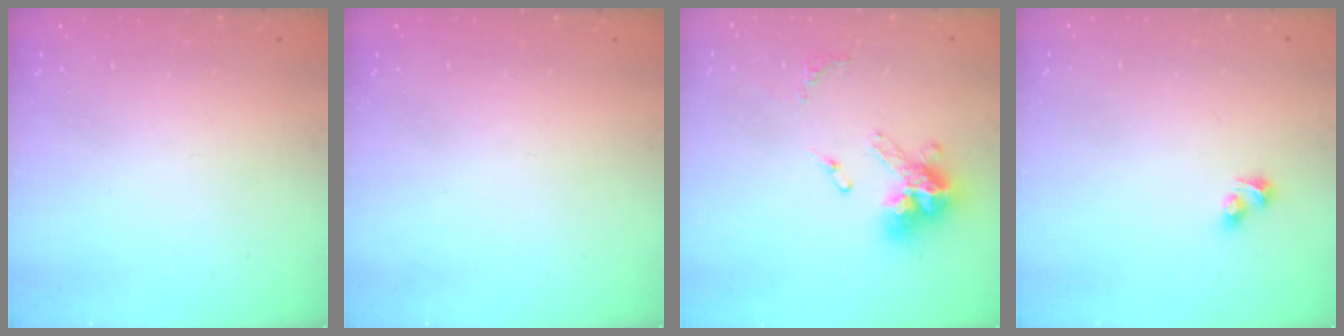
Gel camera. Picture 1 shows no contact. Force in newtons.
{"total": 0.0}
{"total": 12.1, "press": 12.0, "slide": 1.1}
{"total": 3.5, "press": 3.0, "slide": 1.8}